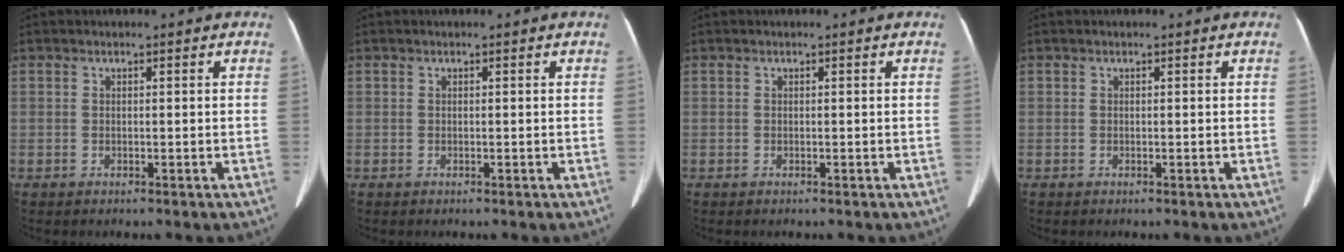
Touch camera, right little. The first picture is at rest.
{"total": 0.0}
{"total": 0.0}
{"total": 0.0}